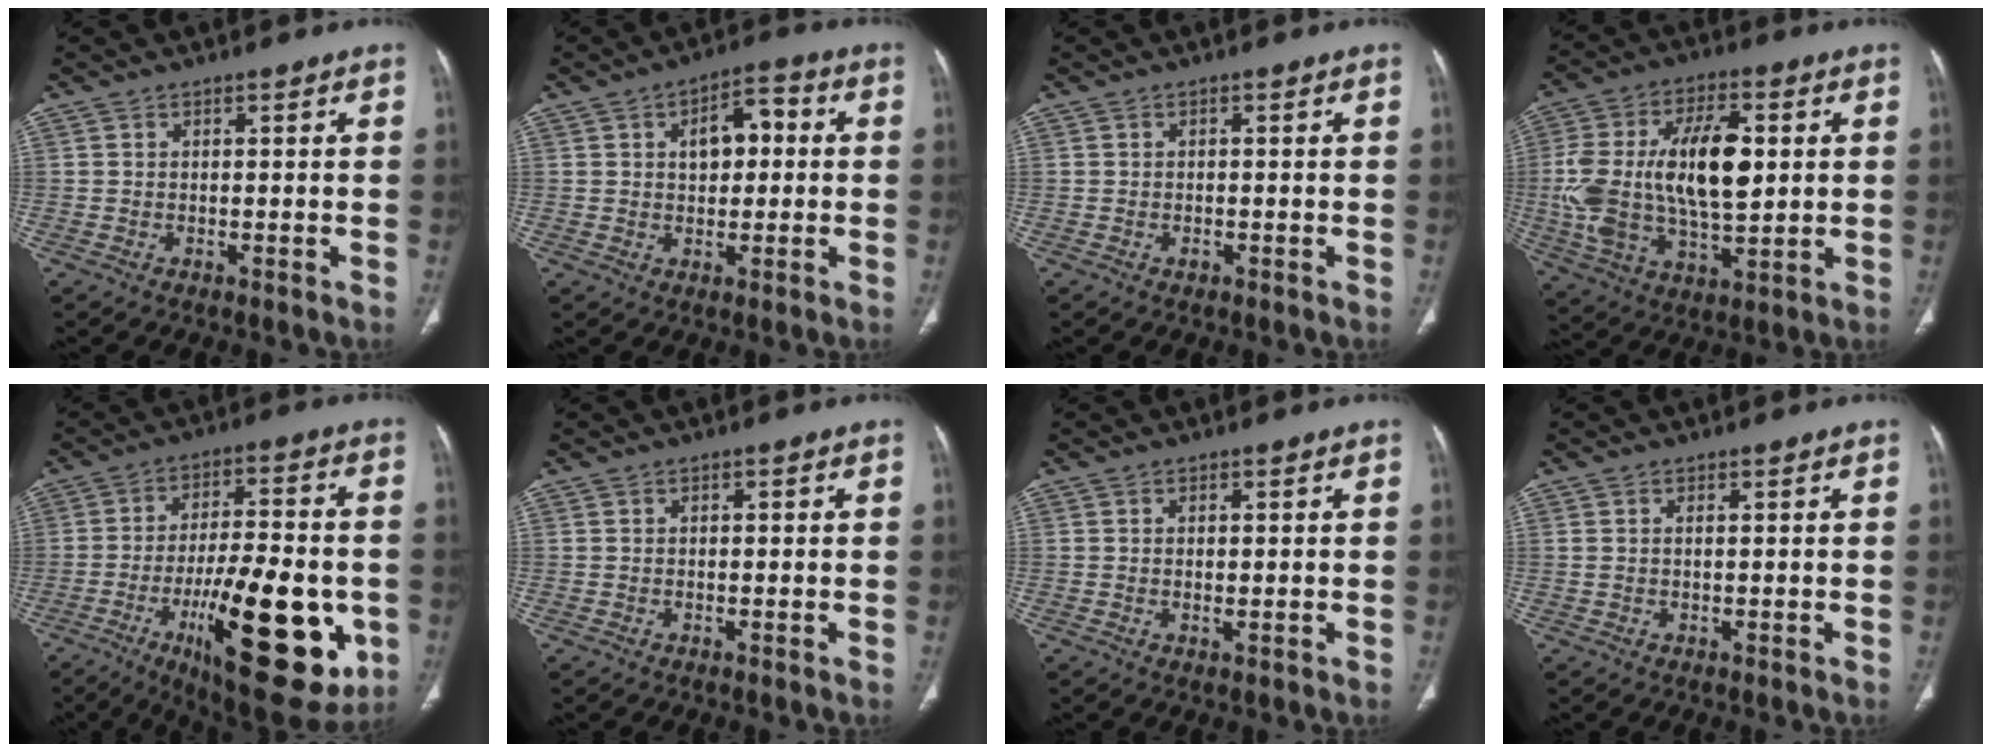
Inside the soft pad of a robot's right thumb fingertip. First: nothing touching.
{"total": 7.5, "force": [1.2, 4.5, 5.9], "torque": [-0.068, 0.019, 0.013]}
{"total": 0.8, "force": [-0.4, 0.6, 0.4], "torque": [-0.006, 0.003, -0.006]}
{"total": 21.1, "force": [1.9, 10.5, 18.2], "torque": [-0.343, 0.003, 0.037]}
{"total": 26.1, "force": [-8.1, 9.2, 23.0], "torque": [-0.313, 0.004, -0.105]}
{"total": 0.7, "force": [0.1, 0.4, 0.5], "torque": [-0.004, 0.002, 0.000]}
{"total": 1.7, "force": [0.1, 0.8, 1.5], "torque": [-0.029, -0.005, 0.001]}
{"total": 0.9, "force": [0.2, 0.4, 0.8], "torque": [-0.027, 0.007, 0.007]}